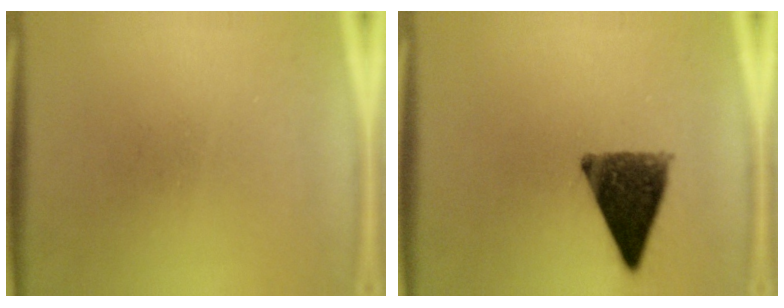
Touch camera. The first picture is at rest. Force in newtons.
{"total": 10.4}